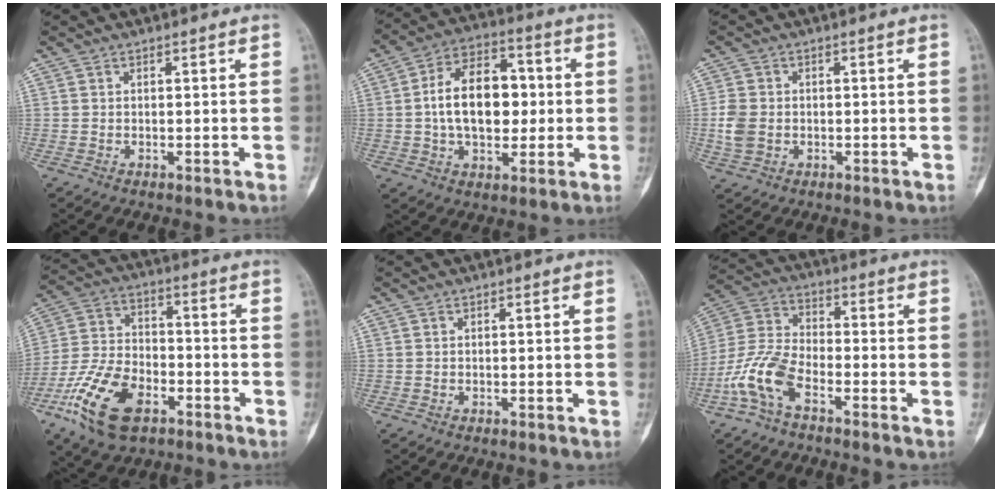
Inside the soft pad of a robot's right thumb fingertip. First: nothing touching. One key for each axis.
{"total": 15.2, "fx": 0.5, "fy": 9.4, "fz": 11.9, "tx": -0.168, "ty": 0.022, "tz": 0.004}
{"total": 4.7, "fx": -0.6, "fy": 3.7, "fz": 2.9, "tx": -0.065, "ty": 0.007, "tz": -0.011}
{"total": 16.3, "fx": -8.1, "fy": 9.0, "fz": 10.9, "tx": -0.211, "ty": 0.031, "tz": -0.150}
{"total": 0.0}
{"total": 10.1, "fx": -5.1, "fy": 4.8, "fz": 7.3, "tx": -0.165, "ty": 0.032, "tz": -0.110}